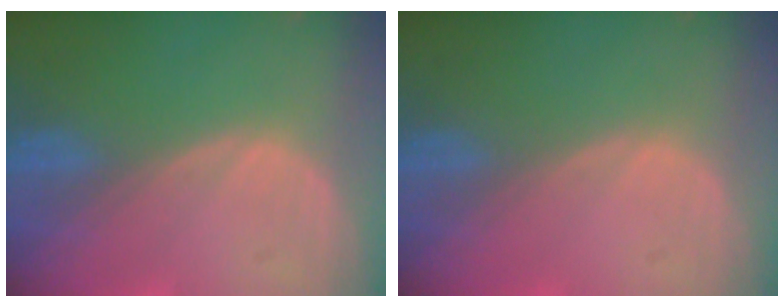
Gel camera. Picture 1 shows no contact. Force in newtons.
{"total": 0.0}